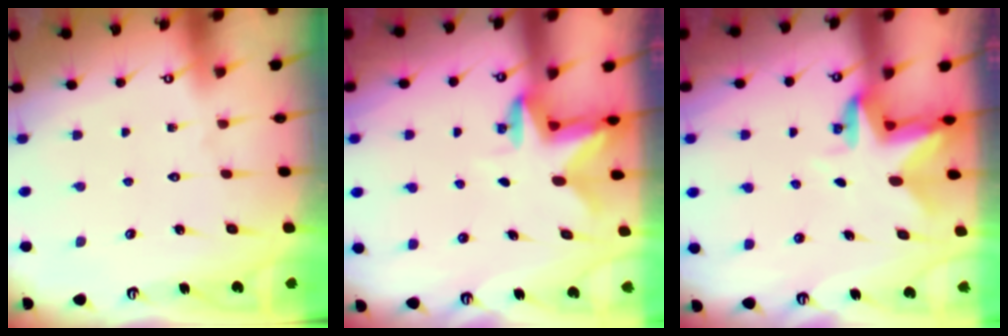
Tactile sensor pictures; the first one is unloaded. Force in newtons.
{"total": 2.5, "press": 2.5, "slide": 0.5}
{"total": 3.1, "press": 3.1, "slide": 0.5}